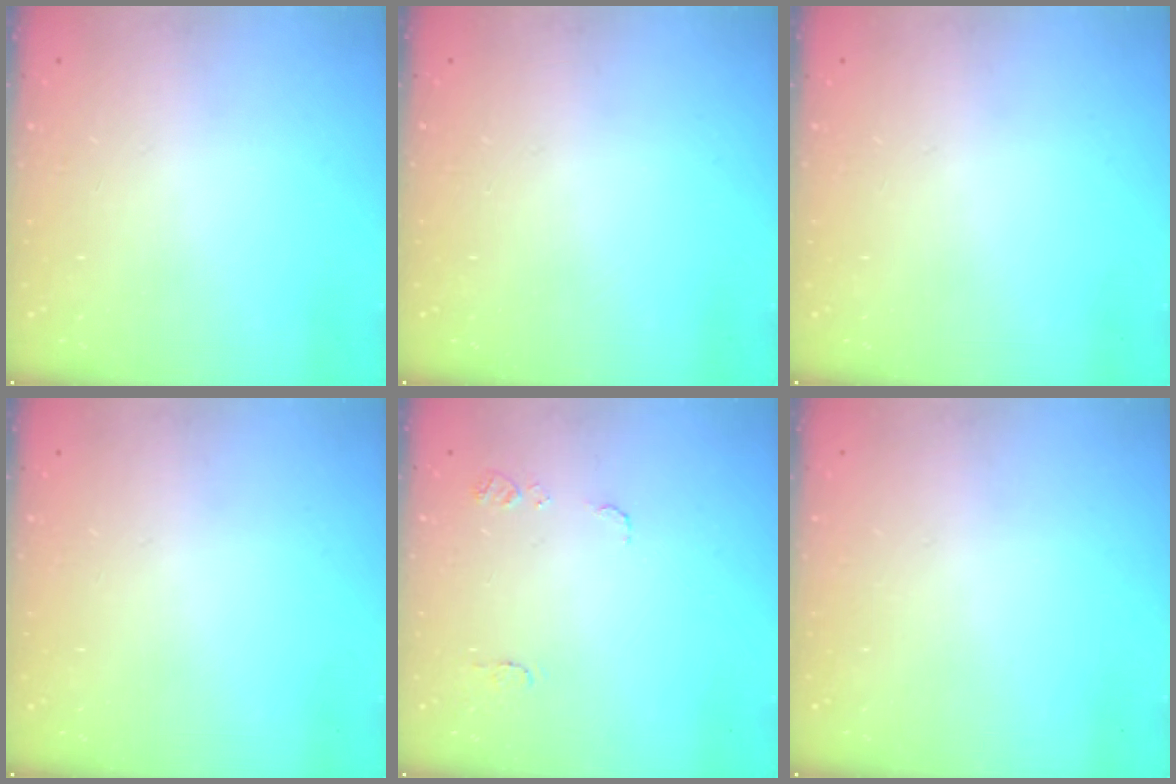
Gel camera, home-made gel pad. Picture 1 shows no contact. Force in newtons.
{"total": 0.0}
{"total": 0.0}
{"total": 0.0}
{"total": 7.1, "press": 7.0, "slide": 0.7}
{"total": 0.0}